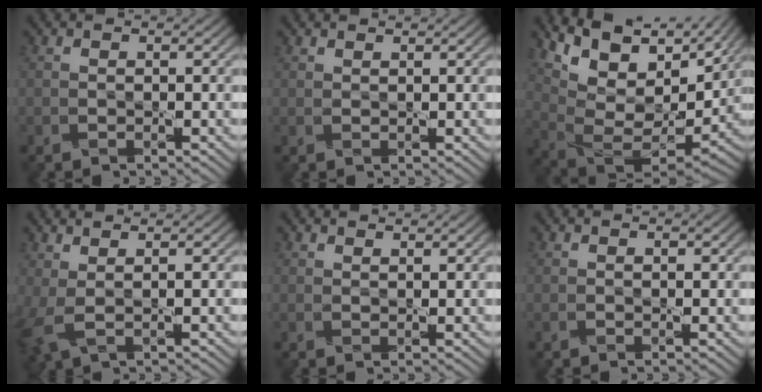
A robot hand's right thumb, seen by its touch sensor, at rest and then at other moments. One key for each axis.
{"total": 0.7, "fx": 0.7, "fy": 0.0, "fz": 0.1, "tx": -0.005, "ty": 0.000, "tz": 0.014}
{"total": 14.5, "fx": 8.8, "fy": 6.9, "fz": 9.3, "tx": -0.219, "ty": 0.023, "tz": 0.151}
{"total": 3.3, "fx": 1.4, "fy": 1.0, "fz": 2.9, "tx": -0.077, "ty": 0.005, "tz": 0.026}
{"total": 1.3, "fx": 1.2, "fy": 0.2, "fz": 0.4, "tx": -0.016, "ty": -0.002, "tz": 0.023}
{"total": 0.9, "fx": 0.6, "fy": 0.4, "fz": 0.5, "tx": -0.012, "ty": -0.001, "tz": 0.011}